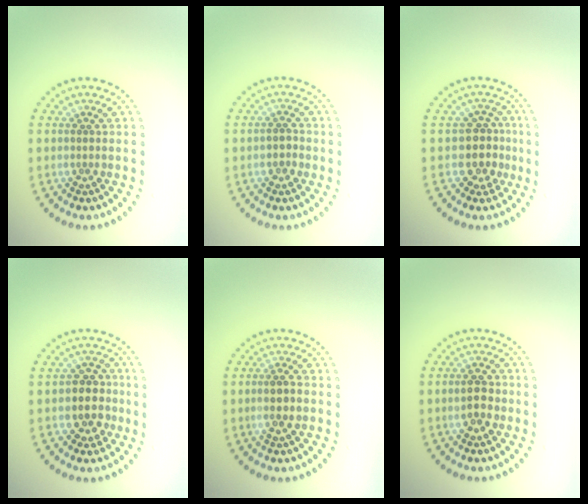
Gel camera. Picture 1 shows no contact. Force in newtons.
{"total": 0.9, "press": 0.9, "slide": 0.2}
{"total": 3.0, "press": 2.4, "slide": 1.8}
{"total": 3.0, "press": 2.8, "slide": 1.3}
{"total": 1.6, "press": 1.5, "slide": 0.5}
{"total": 2.5, "press": 2.5, "slide": 0.1}